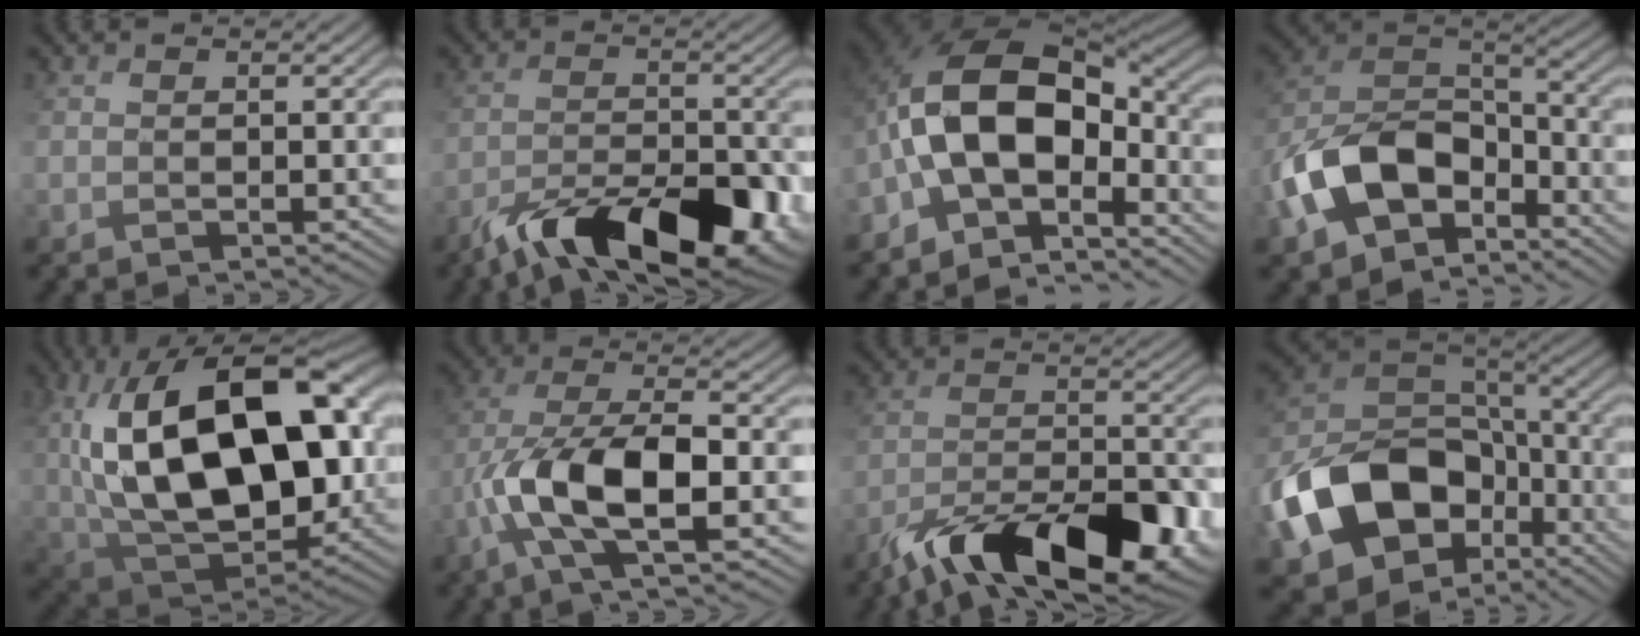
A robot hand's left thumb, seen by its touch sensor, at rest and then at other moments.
{"total": 12.5, "force": [-8.2, 4.5, 8.2], "torque": [-0.140, -0.010, -0.133]}
{"total": 14.5, "force": [-3.9, 8.4, 11.1], "torque": [-0.205, 0.001, -0.088]}
{"total": 13.1, "force": [-6.3, 8.1, 8.1], "torque": [-0.177, -0.015, -0.137]}
{"total": 21.1, "force": [3.4, 12.4, 16.7], "torque": [-0.324, -0.002, 0.068]}
{"total": 10.4, "force": [-2.9, 3.7, 9.3], "torque": [-0.198, 0.003, -0.060]}
{"total": 13.8, "force": [-9.1, 4.9, 9.1], "torque": [-0.164, -0.013, -0.147]}
{"total": 17.1, "force": [-5.9, 12.3, 10.2], "torque": [-0.231, -0.044, -0.104]}